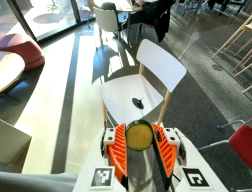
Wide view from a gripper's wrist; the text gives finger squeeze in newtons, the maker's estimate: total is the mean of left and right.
{"total": 9.5, "left": 9.8, "right": 9.3}